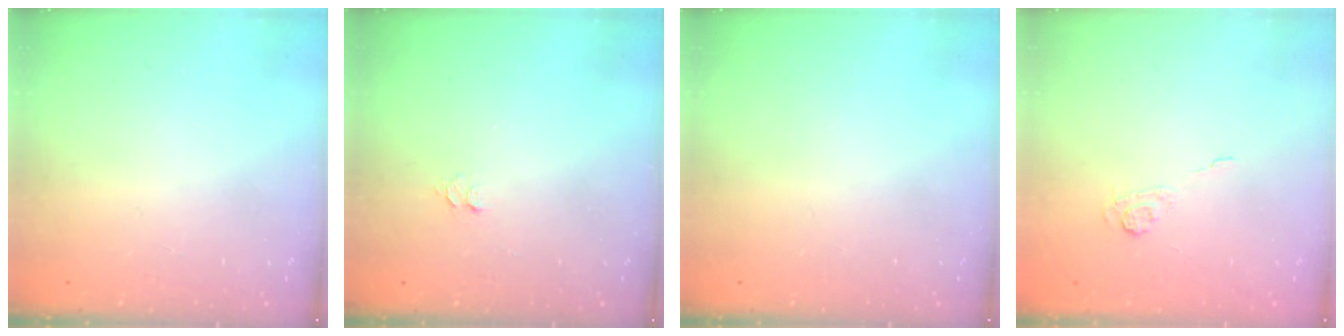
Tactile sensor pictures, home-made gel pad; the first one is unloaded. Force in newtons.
{"total": 3.6, "press": 3.6, "slide": 0.4}
{"total": 0.0}
{"total": 3.6, "press": 3.3, "slide": 1.5}